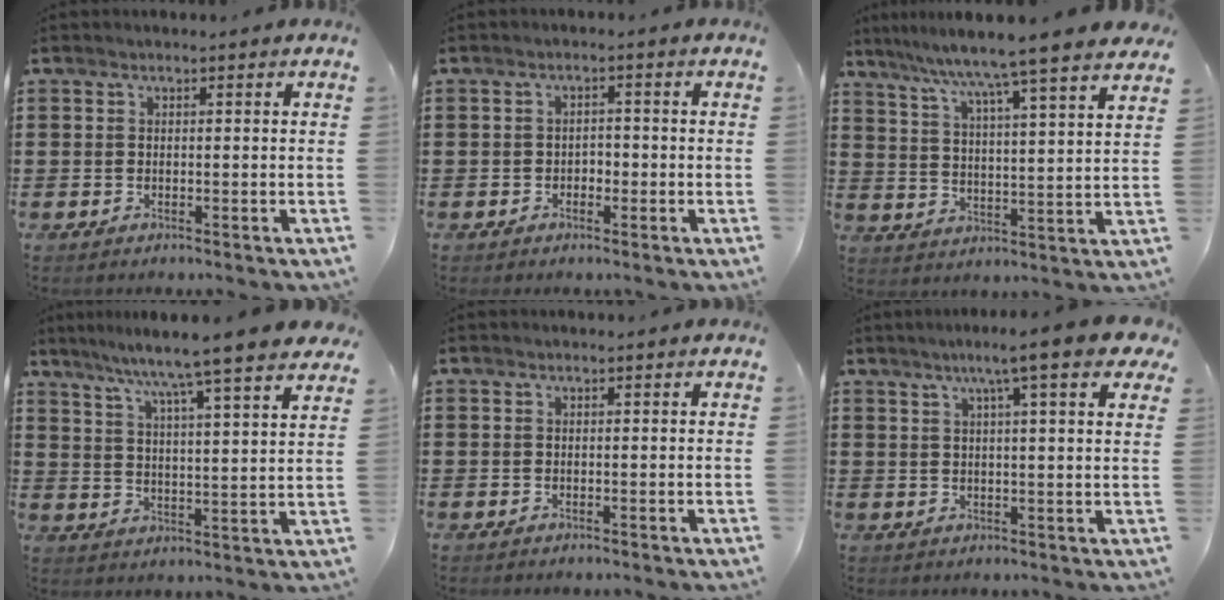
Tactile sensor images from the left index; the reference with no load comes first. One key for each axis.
{"total": 1.5, "fx": -0.9, "fy": 1.0, "fz": 0.6, "tx": -0.017, "ty": 0.003, "tz": -0.022}
{"total": 6.7, "fx": 5.9, "fy": -1.6, "fz": 2.9, "tx": -0.082, "ty": -0.046, "tz": 0.091}
{"total": 6.9, "fx": 6.0, "fy": -1.5, "fz": 3.1, "tx": -0.084, "ty": -0.043, "tz": 0.093}
{"total": 0.0}
{"total": 8.0, "fx": 5.2, "fy": 0.3, "fz": 6.1, "tx": -0.113, "ty": -0.006, "tz": 0.084}